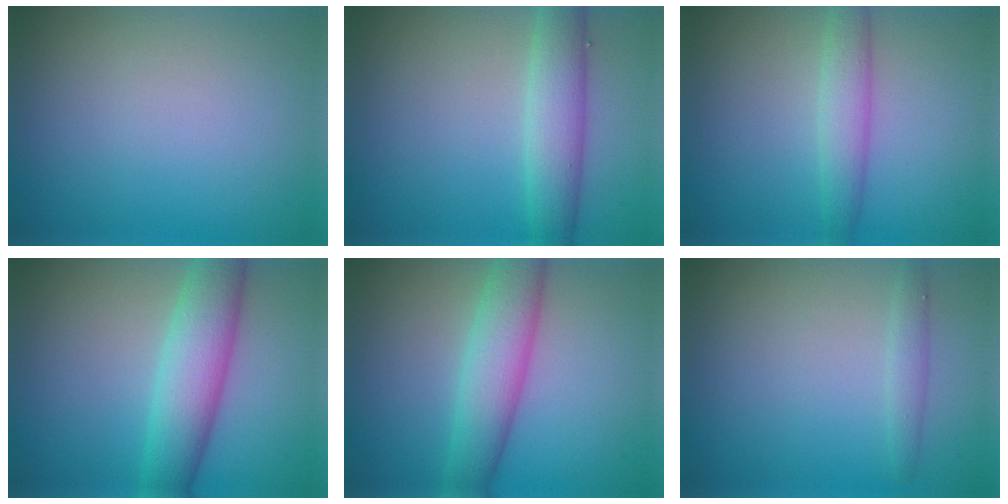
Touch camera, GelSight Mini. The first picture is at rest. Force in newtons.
{"total": 4.3, "press": 4.3, "slide": 0.3}
{"total": 3.0, "press": 3.0, "slide": 0.1}
{"total": 6.4, "press": 6.4, "slide": 0.1}
{"total": 5.6, "press": 5.6, "slide": 0.1}
{"total": 1.3, "press": 1.3, "slide": 0.2}